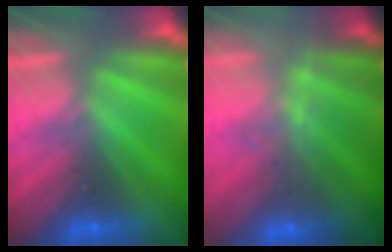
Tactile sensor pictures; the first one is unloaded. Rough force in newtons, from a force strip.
{"total": 7.6}